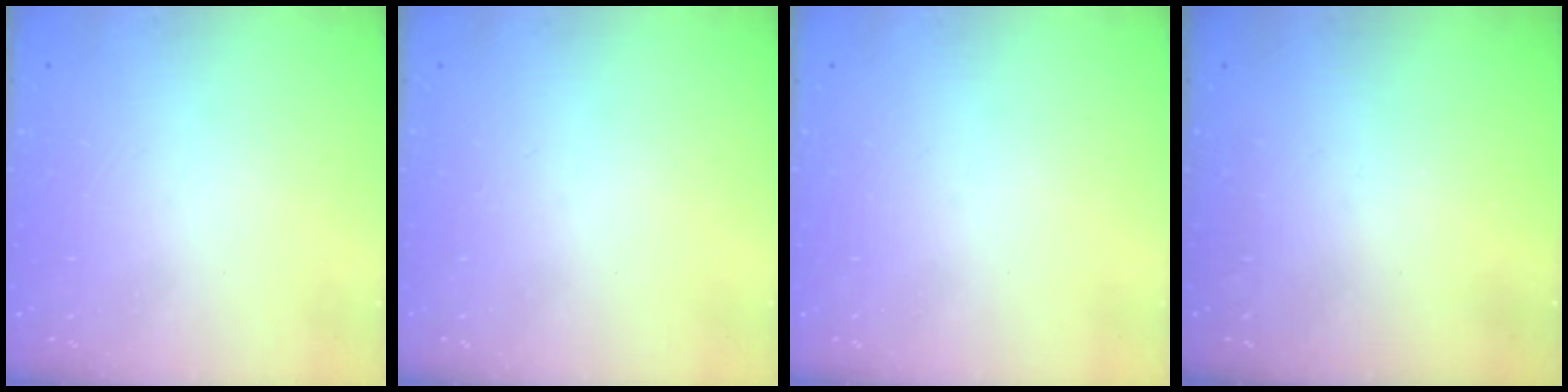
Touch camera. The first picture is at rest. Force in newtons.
{"total": 0.0}
{"total": 0.0}
{"total": 0.0}